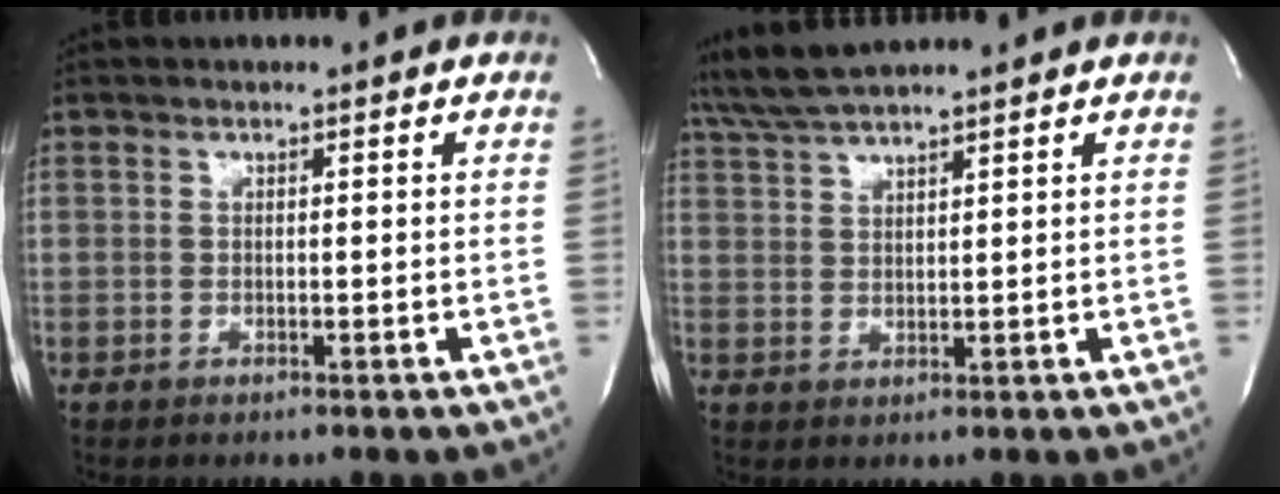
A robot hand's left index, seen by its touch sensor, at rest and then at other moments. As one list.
[{"total": 6.2, "force": [5.6, -0.6, 2.5], "torque": [-0.060, 0.022, 0.112]}]